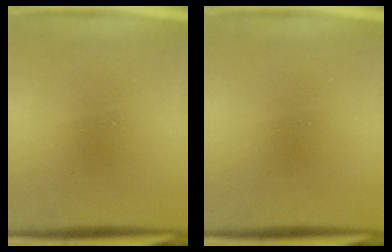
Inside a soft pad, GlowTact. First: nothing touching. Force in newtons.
{"total": 0.0}